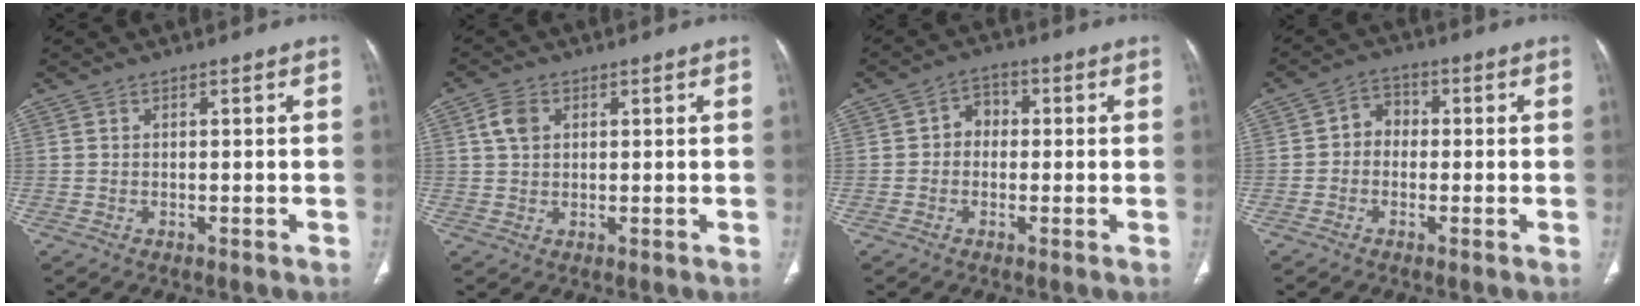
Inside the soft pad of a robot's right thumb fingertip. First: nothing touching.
{"total": 4.0, "force": [1.2, 2.9, 2.4], "torque": [-0.046, 0.003, 0.023]}
{"total": 4.1, "force": [0.0, 3.5, 2.2], "torque": [-0.012, 0.017, -0.012]}
{"total": 4.1, "force": [-0.5, 3.5, 2.1], "torque": [-0.011, 0.019, -0.021]}